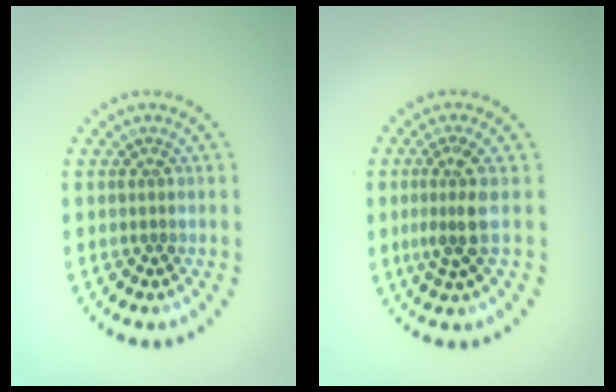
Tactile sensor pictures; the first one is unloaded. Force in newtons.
{"total": 2.8, "press": 2.1, "slide": 1.9}